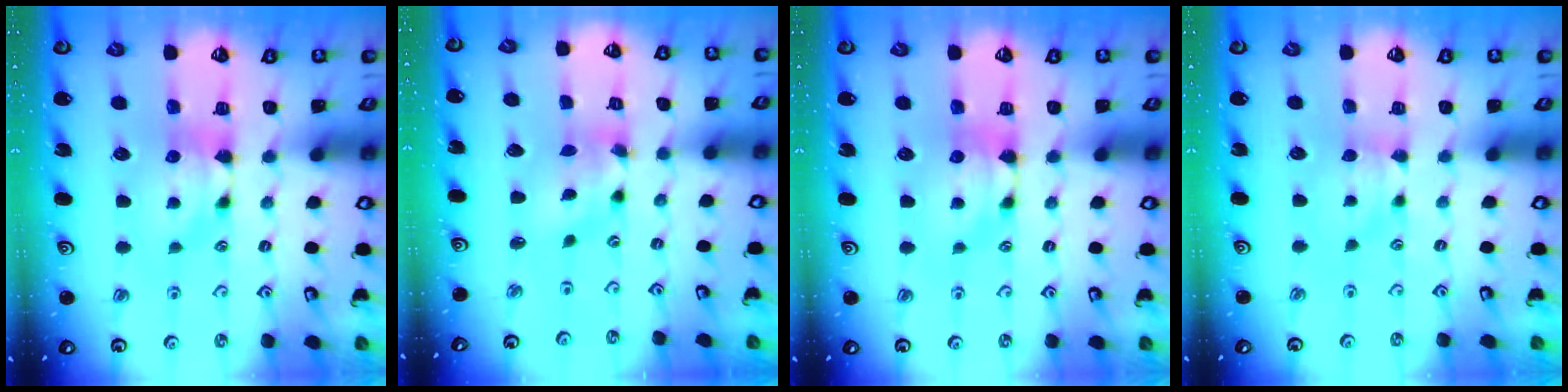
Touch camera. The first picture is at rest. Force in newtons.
{"total": 3.4, "press": 2.9, "slide": 1.8}
{"total": 0.0}
{"total": 1.8, "press": 1.7, "slide": 0.6}